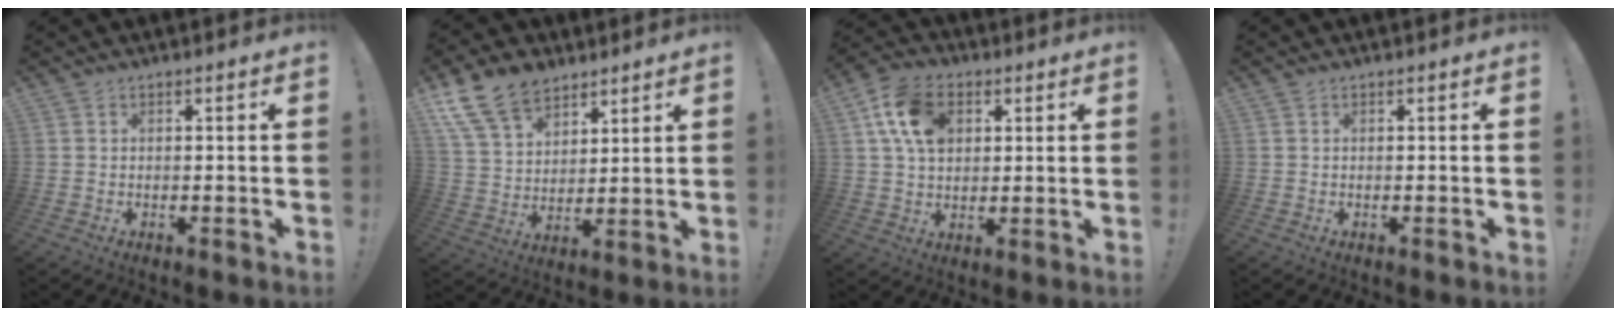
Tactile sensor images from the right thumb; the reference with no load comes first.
{"total": 14.7, "force": [10.0, 8.9, 6.0], "torque": [-0.114, -0.055, 0.193]}
{"total": 13.4, "force": [4.3, 9.6, 8.3], "torque": [-0.149, 0.007, 0.088]}
{"total": 0.0}